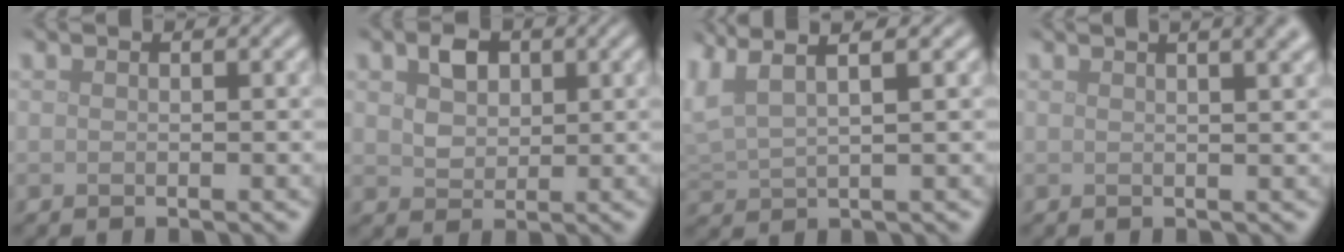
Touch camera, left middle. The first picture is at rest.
{"total": 2.7, "force": [1.1, 2.0, 1.6], "torque": [-0.031, 0.003, 0.017]}
{"total": 4.6, "force": [3.1, 1.2, 3.2], "torque": [-0.078, 0.023, 0.058]}
{"total": 6.5, "force": [3.4, 3.1, 4.5], "torque": [-0.014, 0.049, 0.007]}